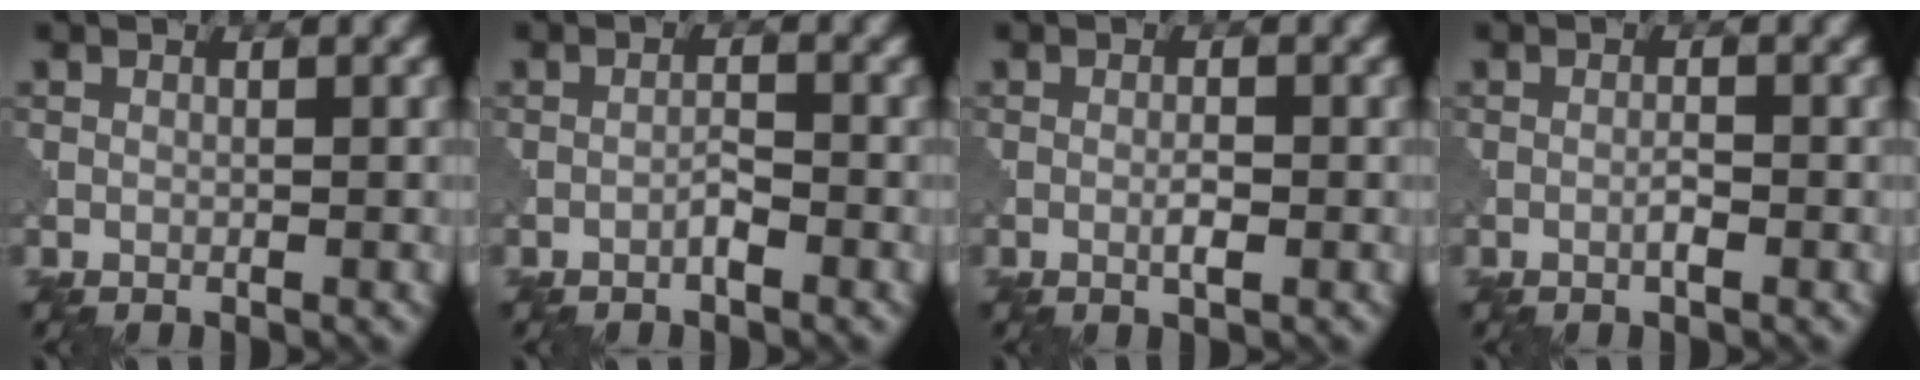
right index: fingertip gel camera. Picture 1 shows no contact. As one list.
[{"total": 1.1, "force": [-0.7, 0.1, 0.8], "torque": [-0.014, 0.005, -0.015]}, {"total": 1.3, "force": [-0.4, 0.2, 1.2], "torque": [-0.024, 0.001, -0.008]}, {"total": 0.9, "force": [-0.4, 0.1, 0.8], "torque": [-0.016, 0.002, -0.009]}]